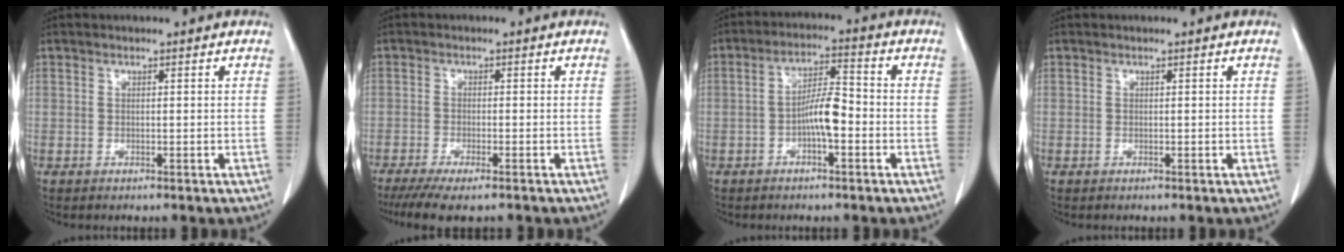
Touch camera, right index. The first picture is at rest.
{"total": 8.3, "force": [-6.5, 1.5, 5.0], "torque": [-0.073, -0.016, -0.101]}
{"total": 6.0, "force": [-1.7, 1.5, 5.5], "torque": [-0.105, 0.015, -0.031]}
{"total": 0.0}